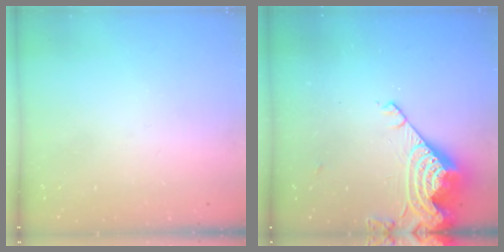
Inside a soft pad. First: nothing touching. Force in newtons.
{"total": 12.3, "press": 12.3, "slide": 0.9}